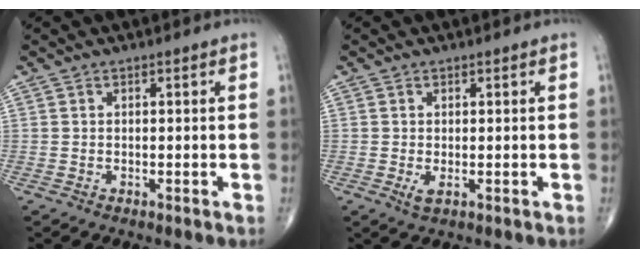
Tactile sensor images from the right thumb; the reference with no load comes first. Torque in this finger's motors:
{"motor_torque": [-0.20, 0.04, 0.15, 0.20, 0.03]}